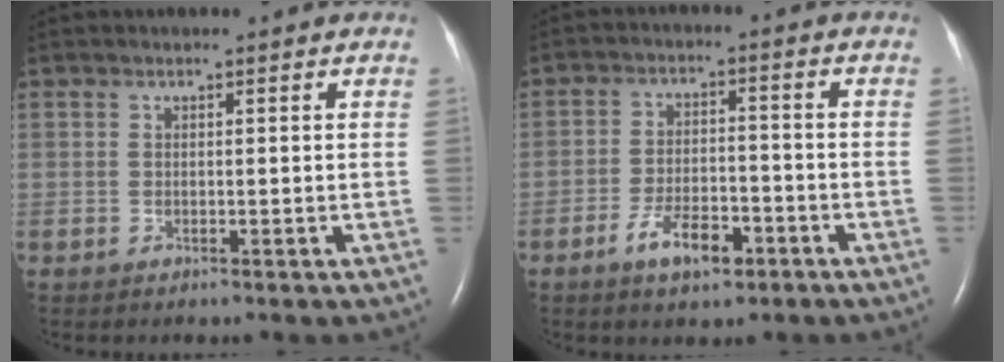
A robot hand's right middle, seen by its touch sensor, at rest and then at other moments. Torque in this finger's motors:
{"motor_torque": [0.80, -0.61, 0.14, 0.06]}